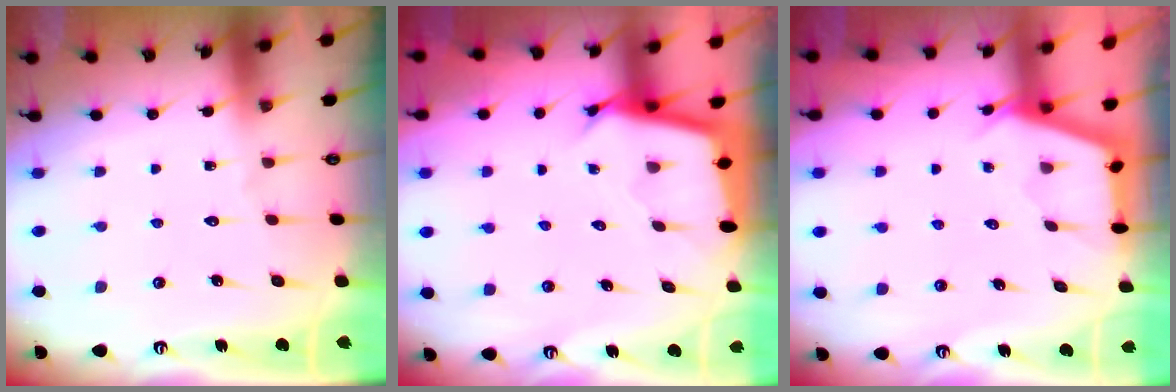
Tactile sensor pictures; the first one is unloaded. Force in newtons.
{"total": 2.7, "press": 2.7, "slide": 0.1}
{"total": 2.9, "press": 2.9, "slide": 0.3}